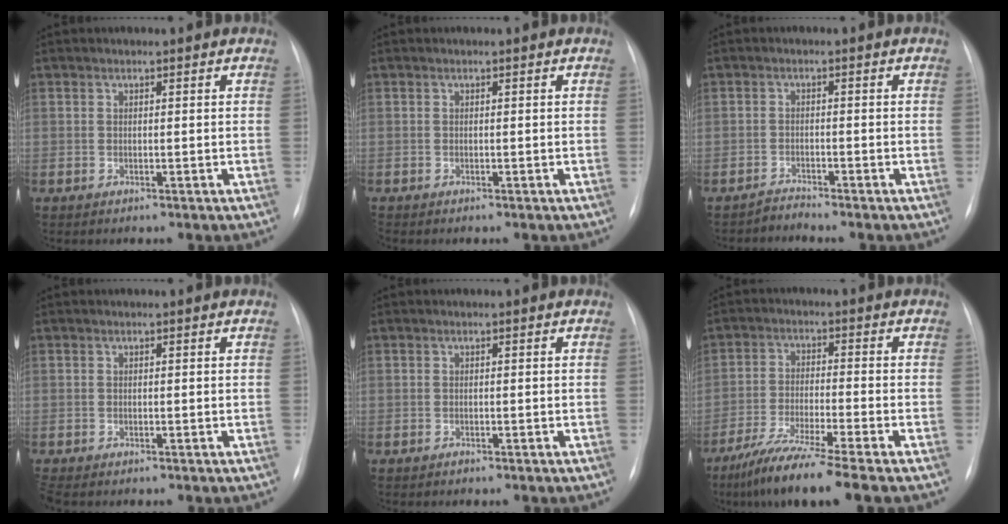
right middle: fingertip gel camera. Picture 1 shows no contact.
{"total": 0.0}
{"total": 1.7, "force": [-1.5, -0.5, -0.6], "torque": [0.014, -0.013, -0.028]}
{"total": 0.9, "force": [-0.8, 0.3, 0.4], "torque": [-0.007, -0.003, -0.012]}
{"total": 0.0}
{"total": 10.7, "force": [-8.0, -1.1, 7.0], "torque": [-0.124, -0.042, -0.137]}